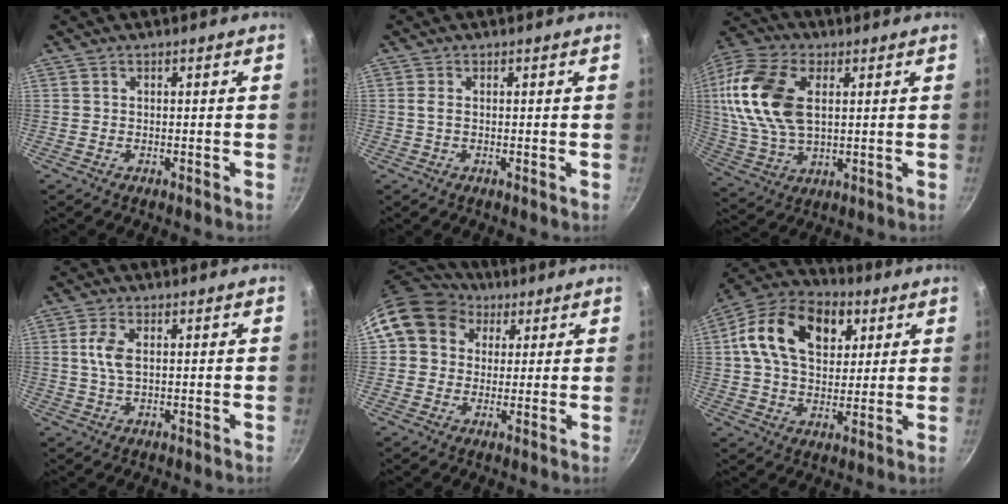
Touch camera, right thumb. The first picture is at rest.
{"total": 1.1, "force": [0.1, 0.3, 1.1], "torque": [-0.024, 0.000, 0.000]}
{"total": 19.3, "force": [4.1, 11.7, 14.8], "torque": [-0.297, 0.003, 0.076]}
{"total": 4.7, "force": [0.8, 2.4, 4.0], "torque": [-0.086, 0.005, 0.015]}
{"total": 12.7, "force": [5.1, 10.6, 4.9], "torque": [-0.065, 0.014, 0.079]}
{"total": 19.3, "force": [6.2, 12.8, 13.0], "torque": [-0.199, 0.005, 0.091]}